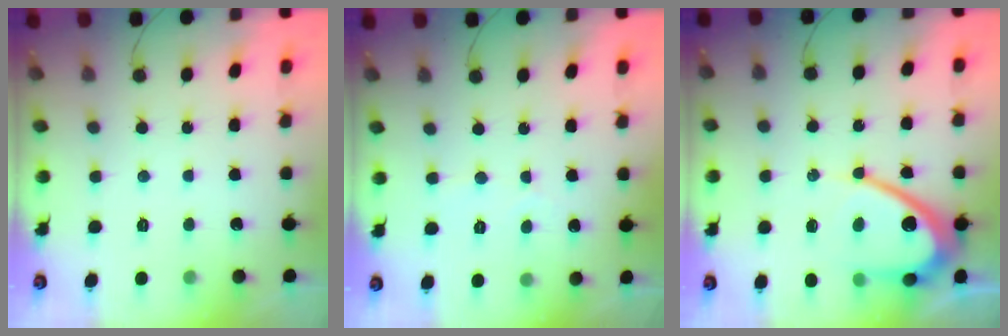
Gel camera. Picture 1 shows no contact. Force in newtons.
{"total": 2.3, "press": 2.3, "slide": 0.2}
{"total": 12.5, "press": 12.4, "slide": 1.1}